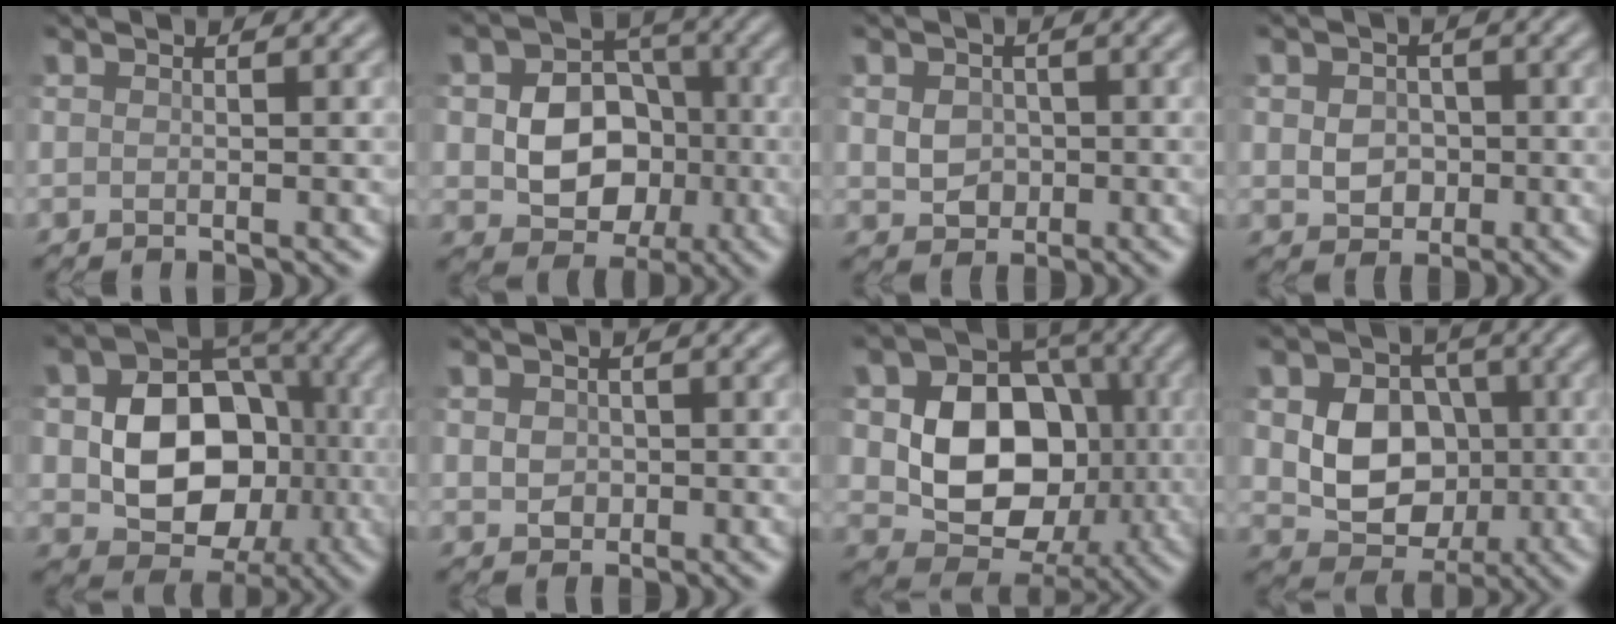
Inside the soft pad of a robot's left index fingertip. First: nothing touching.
{"total": 8.3, "force": [-1.3, 6.6, 5.0], "torque": [-0.069, -0.007, -0.033]}
{"total": 3.3, "force": [-0.2, 2.8, 1.8], "torque": [-0.034, -0.001, -0.008]}
{"total": 3.9, "force": [-0.2, 3.3, 2.1], "torque": [-0.034, 0.005, -0.016]}
{"total": 11.2, "force": [-1.2, 8.3, 7.4], "torque": [-0.109, -0.001, -0.023]}
{"total": 2.0, "force": [-0.1, 1.7, 1.0], "torque": [-0.021, -0.005, -0.002]}
{"total": 11.3, "force": [-0.6, 8.5, 7.4], "torque": [-0.121, -0.007, -0.014]}
{"total": 8.0, "force": [-0.1, 6.4, 4.8], "torque": [-0.085, -0.012, -0.007]}